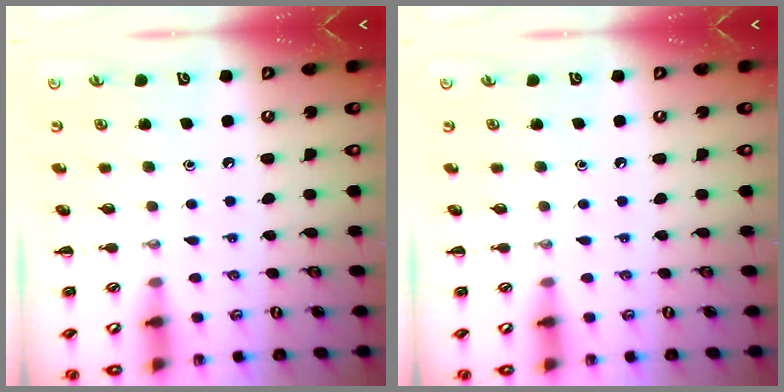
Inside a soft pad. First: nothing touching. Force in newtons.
{"total": 0.0}